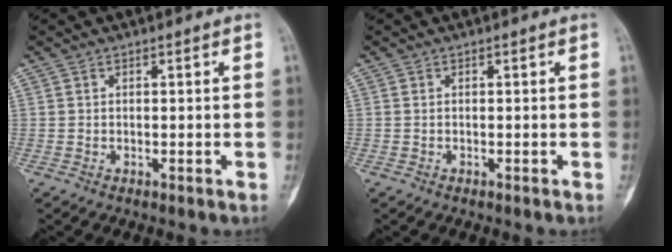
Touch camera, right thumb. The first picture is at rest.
{"total": 0.0}